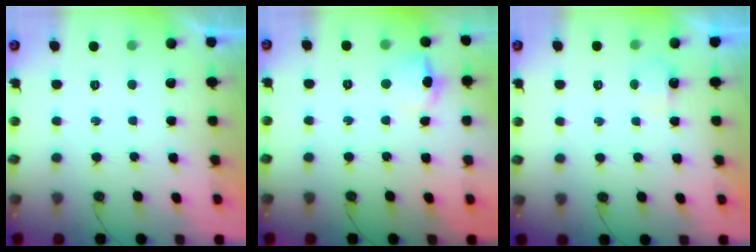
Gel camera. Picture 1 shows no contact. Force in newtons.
{"total": 8.2, "press": 8.1, "slide": 1.2}
{"total": 3.0, "press": 2.9, "slide": 0.5}